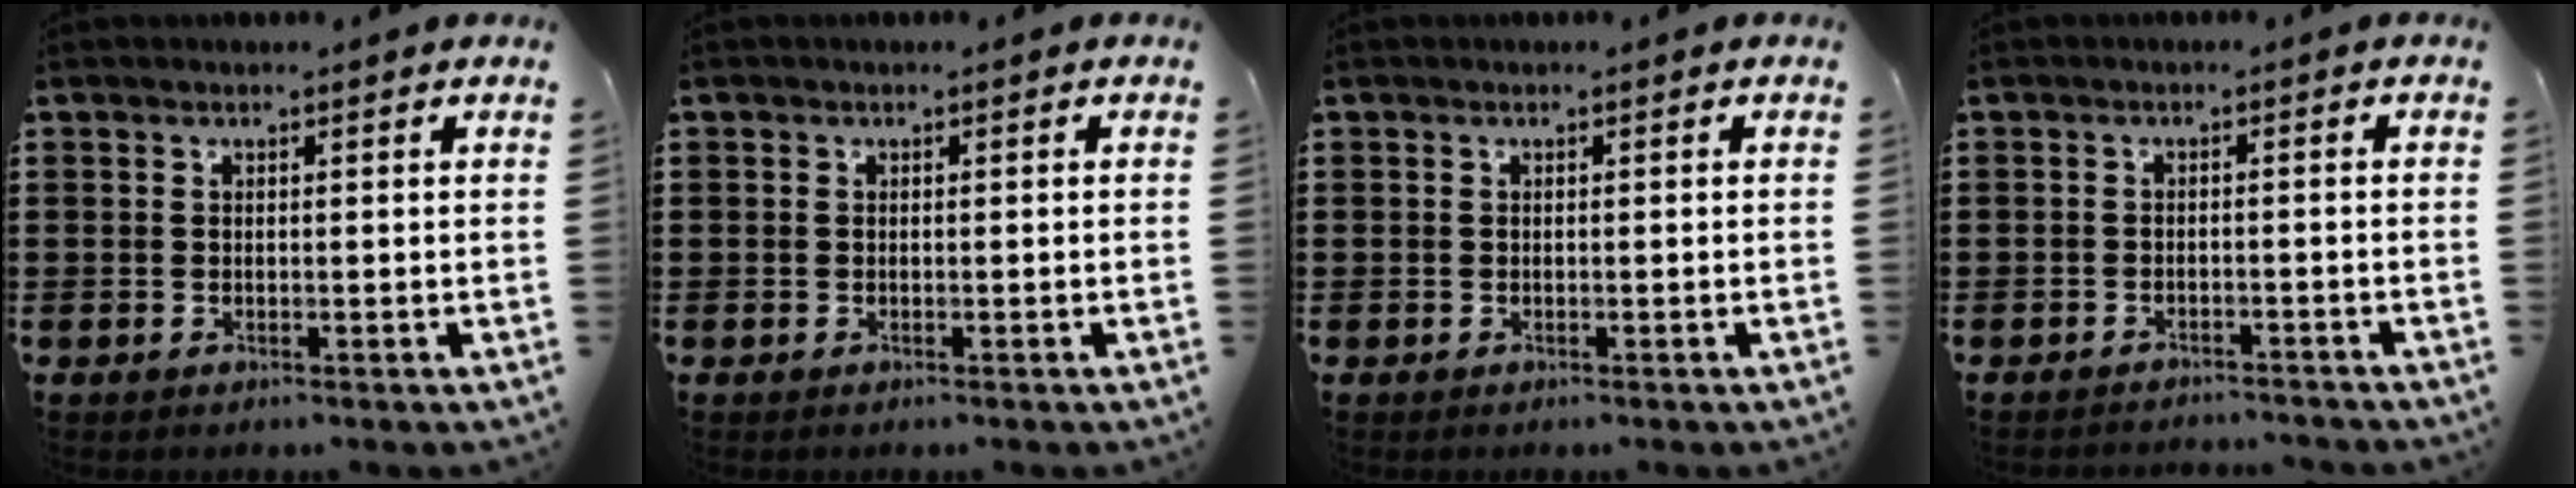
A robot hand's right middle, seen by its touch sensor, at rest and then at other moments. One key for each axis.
{"total": 0.0}
{"total": 0.0}
{"total": 1.6, "fx": -1.6, "fy": 0.1, "fz": 0.0, "tx": -0.007, "ty": 0.002, "tz": -0.035}